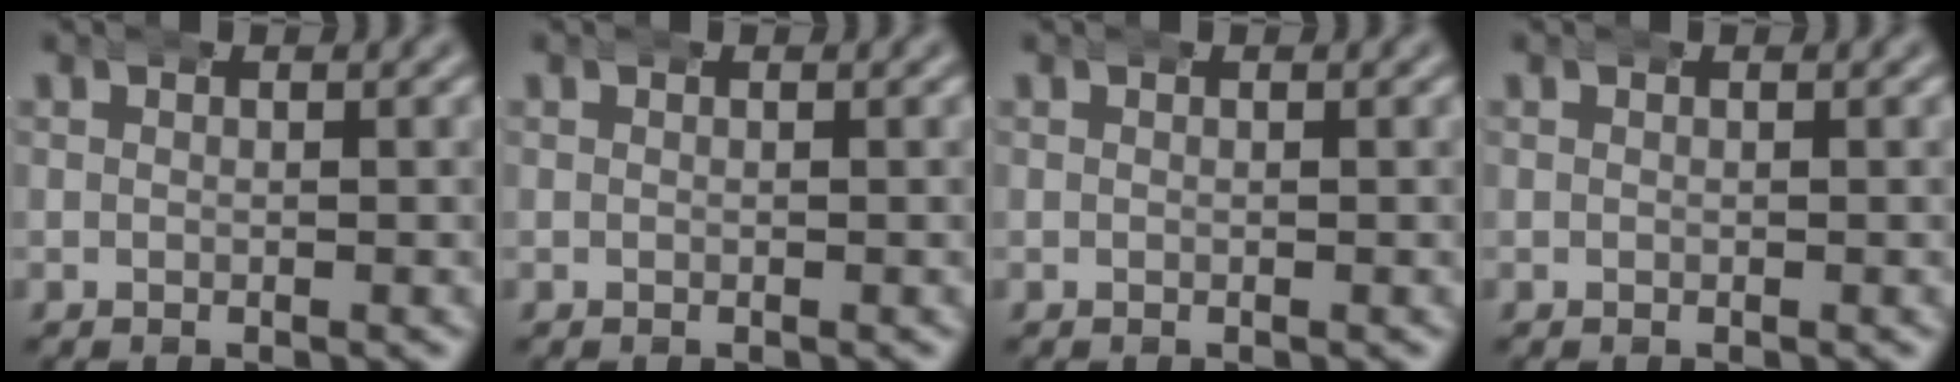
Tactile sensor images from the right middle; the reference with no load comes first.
{"total": 0.0}
{"total": 0.0}
{"total": 0.0}